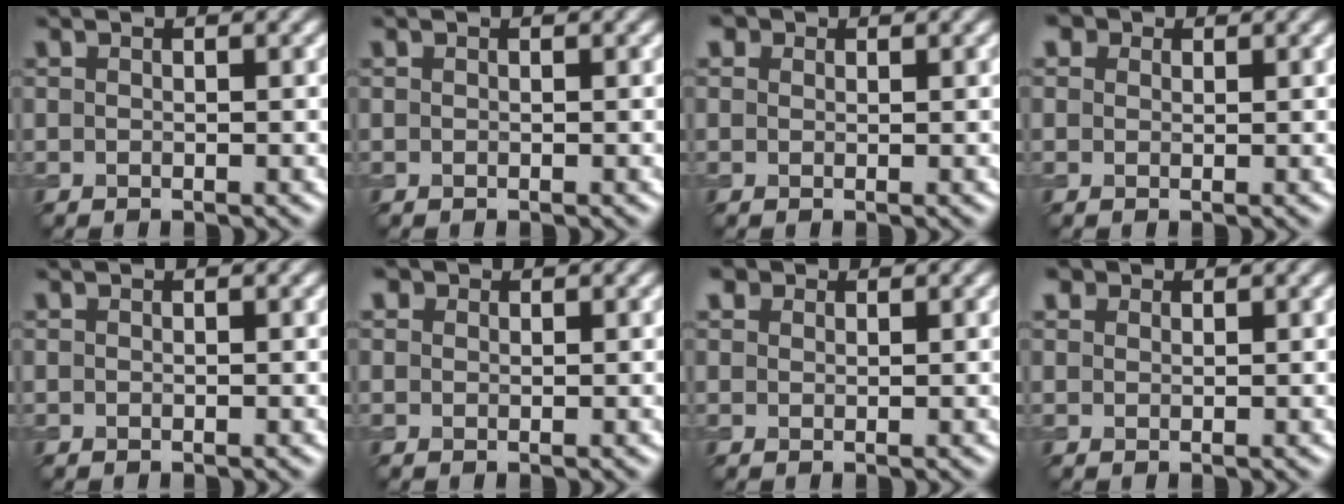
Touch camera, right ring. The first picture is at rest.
{"total": 0.0}
{"total": 1.4, "force": [0.9, 1.0, 0.5], "torque": [-0.006, -0.001, 0.002]}
{"total": 2.9, "force": [1.8, 2.0, 1.2], "torque": [-0.028, 0.009, 0.006]}
{"total": 0.0}
{"total": 1.2, "force": [0.7, 0.9, 0.4], "torque": [-0.006, -0.001, 0.002]}
{"total": 1.9, "force": [1.3, 1.1, 0.6], "torque": [-0.010, -0.001, 0.012]}
{"total": 1.5, "force": [1.1, 0.9, 0.4], "torque": [-0.005, -0.003, 0.012]}